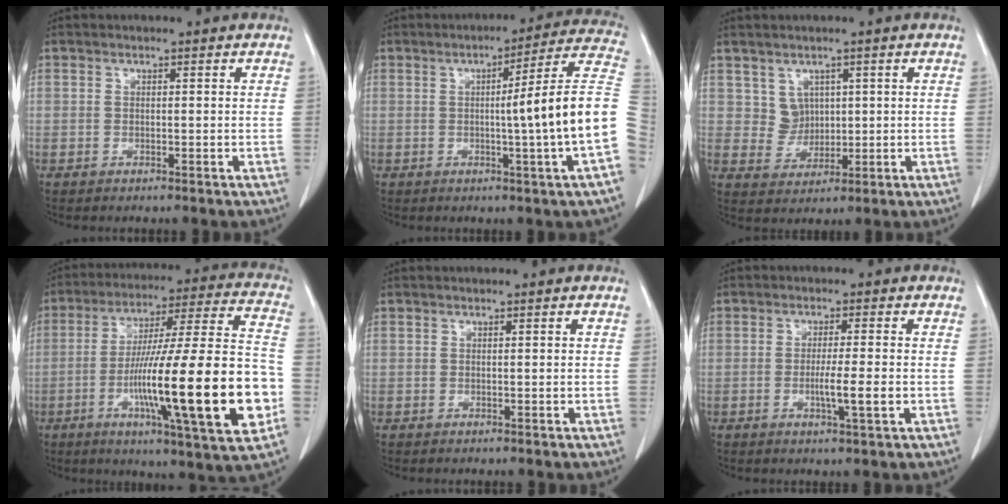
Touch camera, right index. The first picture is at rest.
{"total": 14.1, "force": [-1.4, -2.4, 13.8], "torque": [-0.170, 0.009, -0.027]}
{"total": 3.5, "force": [1.3, 3.2, 0.6], "torque": [-0.011, 0.003, 0.029]}
{"total": 26.0, "force": [-6.7, 1.3, 25.1], "torque": [-0.378, -0.011, -0.111]}
{"total": 0.0}
{"total": 4.4, "force": [-1.1, -0.3, 4.3], "torque": [-0.073, -0.007, -0.018]}